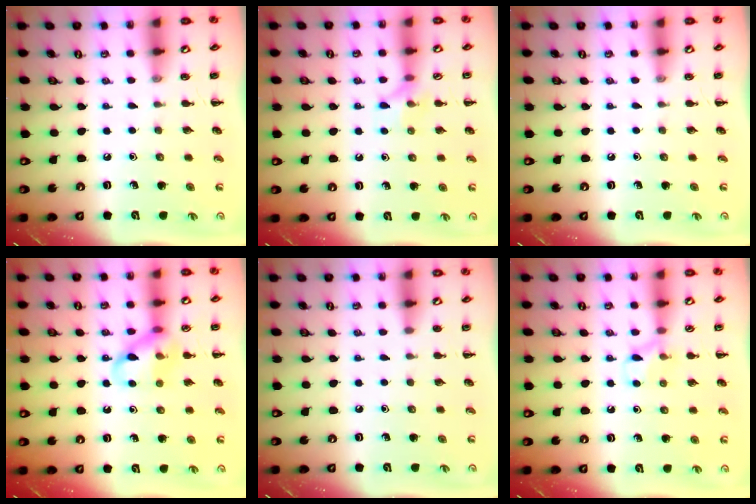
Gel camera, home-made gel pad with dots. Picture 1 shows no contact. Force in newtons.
{"total": 6.7, "press": 6.7, "slide": 0.8}
{"total": 0.0}
{"total": 11.5, "press": 11.4, "slide": 1.3}
{"total": 0.7, "press": 0.7, "slide": 0.0}
{"total": 7.8, "press": 7.5, "slide": 2.2}